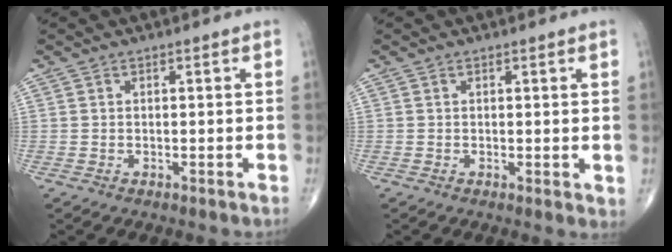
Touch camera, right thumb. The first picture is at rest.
{"total": 1.4, "force": [0.3, 0.5, 1.3], "torque": [-0.017, -0.007, 0.004]}